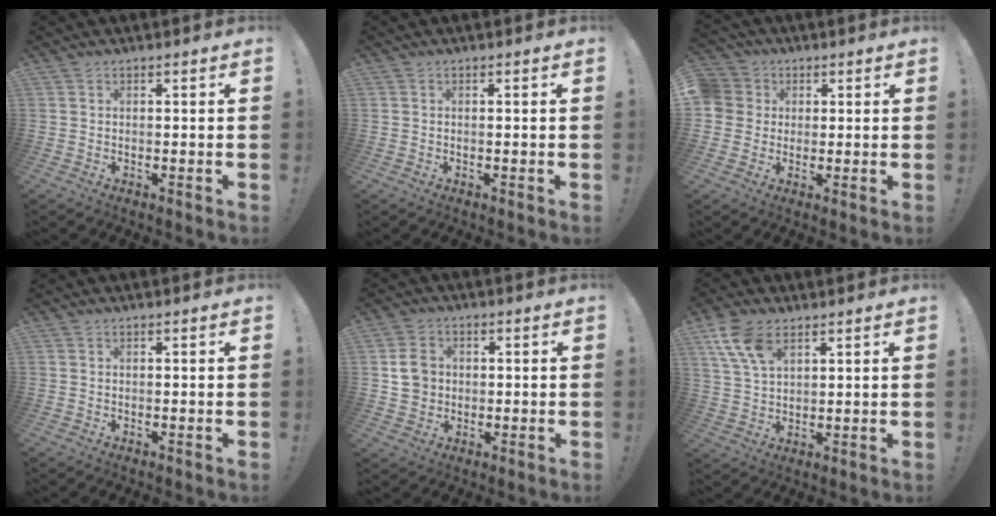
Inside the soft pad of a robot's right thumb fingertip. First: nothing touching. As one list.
[{"total": 0.0}, {"total": 6.4, "force": [0.8, 6.2, 1.6], "torque": [-0.044, 0.004, 0.016]}, {"total": 0.0}, {"total": 7.0, "force": [0.7, 6.4, 2.9], "torque": [-0.037, 0.013, 0.019]}, {"total": 10.0, "force": [5.6, 5.3, 6.3], "torque": [-0.123, -0.016, 0.108]}]